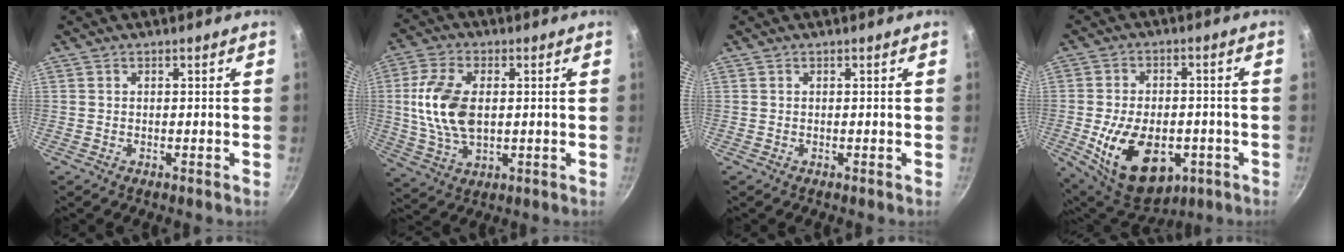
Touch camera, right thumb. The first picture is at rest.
{"total": 12.4, "force": [1.0, 7.2, 10.0], "torque": [-0.192, 0.002, 0.019]}
{"total": 0.0}
{"total": 17.9, "force": [-5.0, 11.2, 13.1], "torque": [-0.194, 0.001, -0.063]}